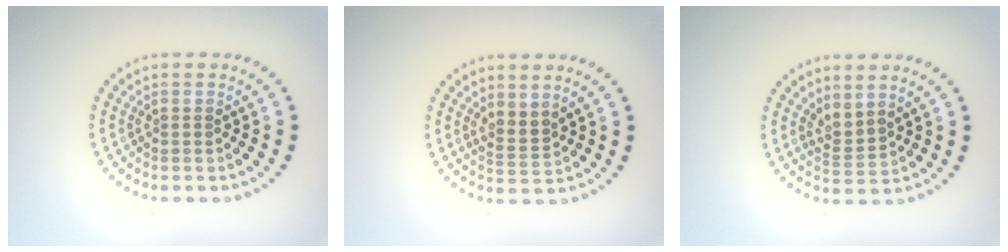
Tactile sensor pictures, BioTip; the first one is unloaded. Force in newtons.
{"total": 2.0, "press": 1.5, "slide": 1.4}
{"total": 2.1, "press": 1.4, "slide": 1.6}